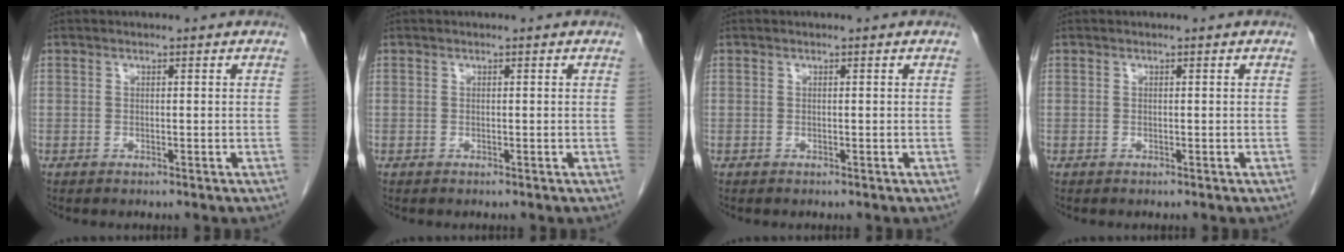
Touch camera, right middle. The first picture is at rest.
{"total": 0.0}
{"total": 0.0}
{"total": 0.0}